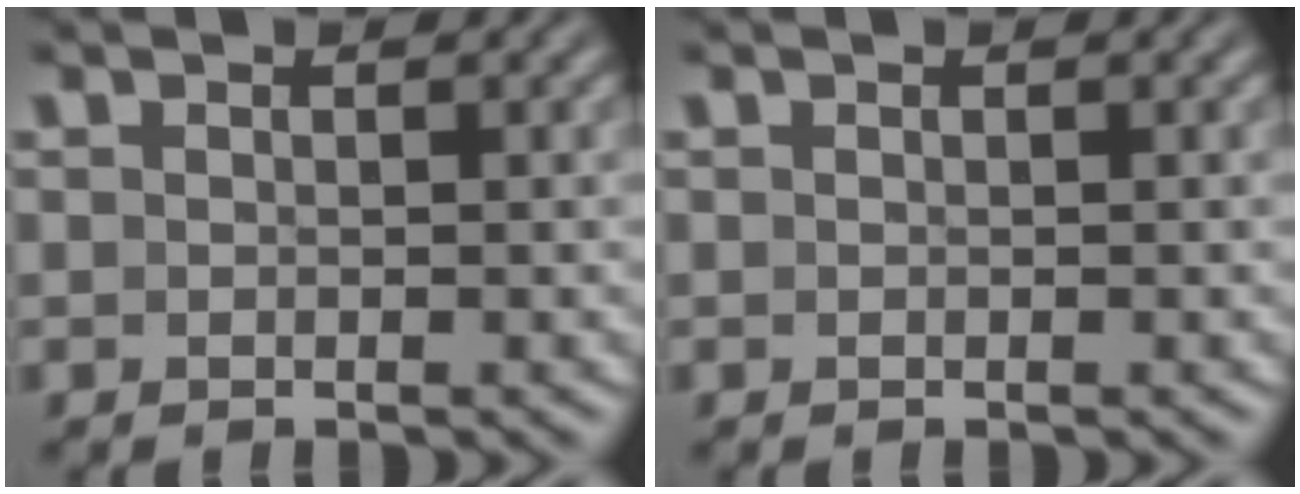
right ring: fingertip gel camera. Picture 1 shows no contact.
{"total": 0.0}